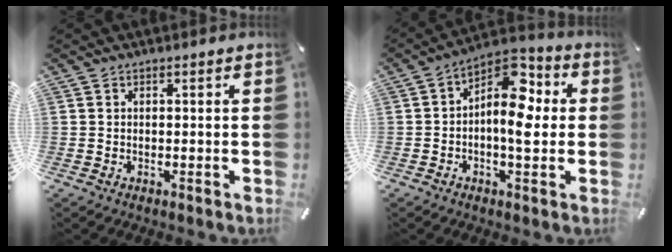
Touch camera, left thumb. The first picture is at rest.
{"total": 11.1, "force": [0.7, 6.2, 9.2], "torque": [-0.132, -0.016, 0.012]}